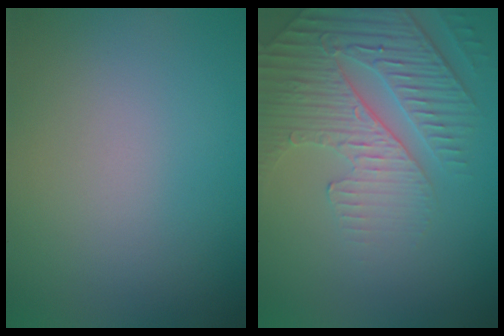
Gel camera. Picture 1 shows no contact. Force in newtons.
{"total": 4.6, "press": 4.3, "slide": 1.6}